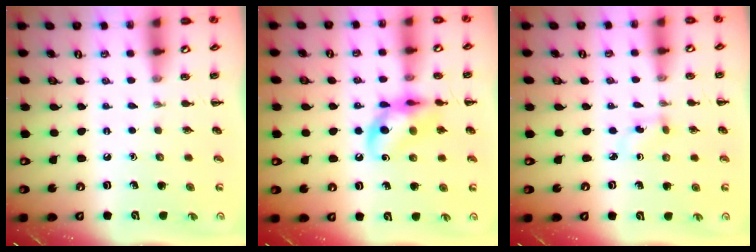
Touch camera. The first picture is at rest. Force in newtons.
{"total": 13.3, "press": 13.0, "slide": 2.5}
{"total": 2.5, "press": 2.3, "slide": 1.1}